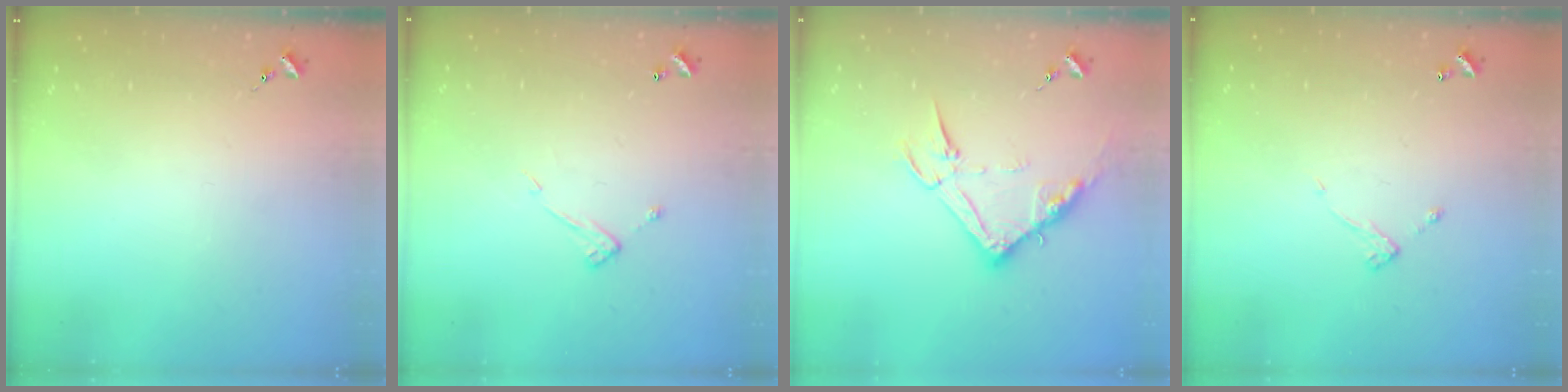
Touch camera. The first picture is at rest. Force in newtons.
{"total": 7.3, "press": 7.3, "slide": 0.5}
{"total": 13.3, "press": 13.3, "slide": 1.0}
{"total": 4.5, "press": 4.5, "slide": 0.5}